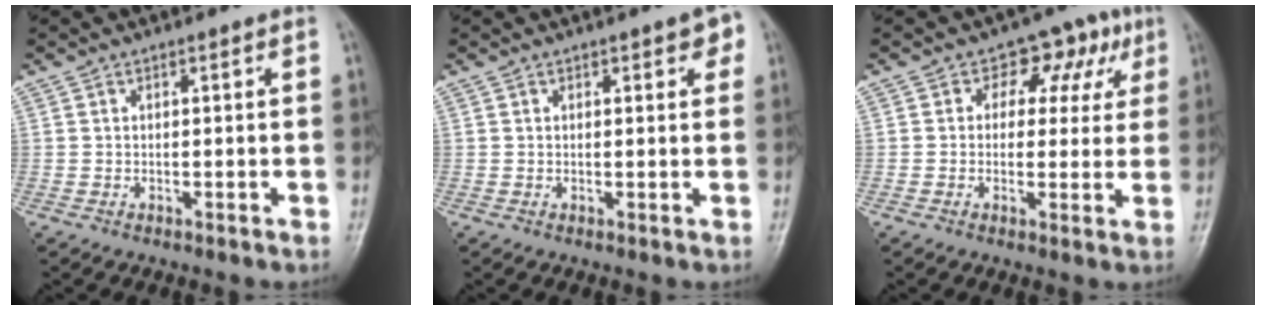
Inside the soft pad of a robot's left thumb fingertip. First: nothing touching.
{"total": 3.6, "force": [1.7, 1.4, 2.9], "torque": [-0.023, -0.001, 0.013]}
{"total": 8.2, "force": [3.1, 6.1, 4.7], "torque": [-0.002, 0.001, 0.031]}